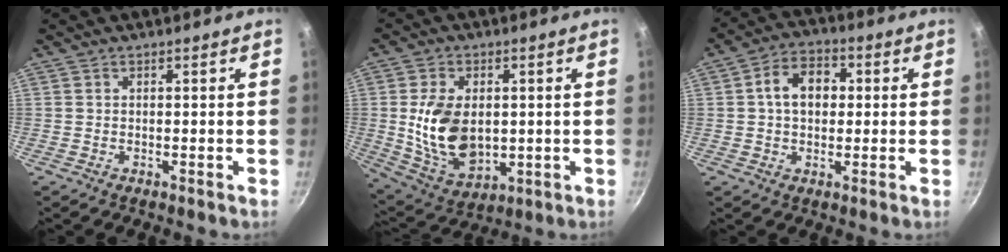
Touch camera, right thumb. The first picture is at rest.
{"total": 14.4, "force": [0.4, 9.5, 10.8], "torque": [-0.178, -0.018, 0.023]}
{"total": 8.6, "force": [1.1, 6.2, 5.8], "torque": [-0.067, 0.017, 0.006]}